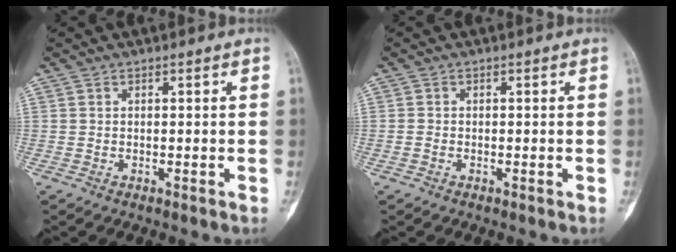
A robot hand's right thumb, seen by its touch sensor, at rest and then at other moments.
{"total": 0.8, "force": [-0.3, 0.6, 0.4], "torque": [-0.010, 0.001, -0.006]}